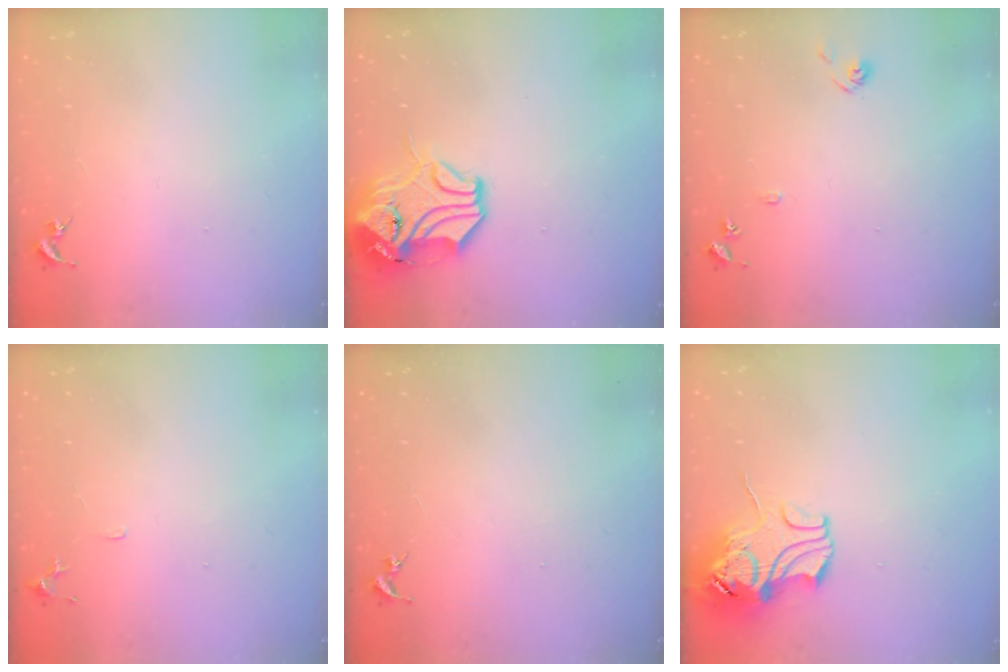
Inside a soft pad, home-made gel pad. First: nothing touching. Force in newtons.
{"total": 13.7, "press": 13.5, "slide": 1.8}
{"total": 7.2, "press": 7.2, "slide": 0.7}
{"total": 5.7, "press": 5.6, "slide": 0.6}
{"total": 0.0}
{"total": 11.2, "press": 11.0, "slide": 1.7}